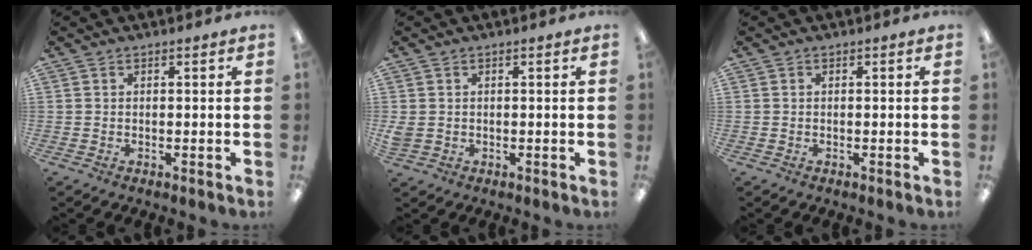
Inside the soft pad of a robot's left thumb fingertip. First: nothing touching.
{"total": 2.1, "force": [0.3, 1.8, 0.9], "torque": [-0.018, 0.004, 0.005]}
{"total": 0.0}